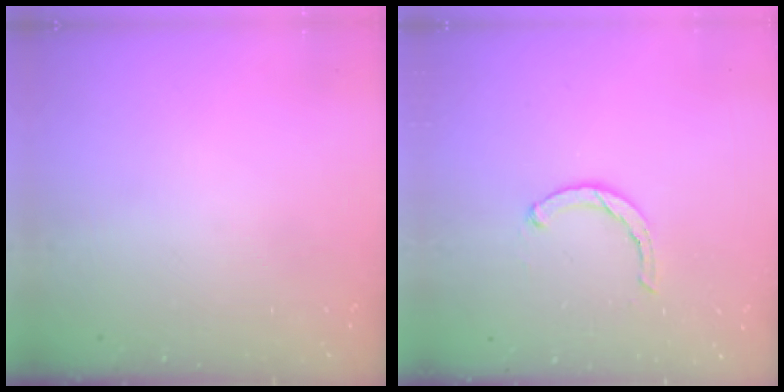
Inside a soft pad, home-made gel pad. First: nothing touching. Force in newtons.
{"total": 2.5, "press": 2.5, "slide": 0.4}